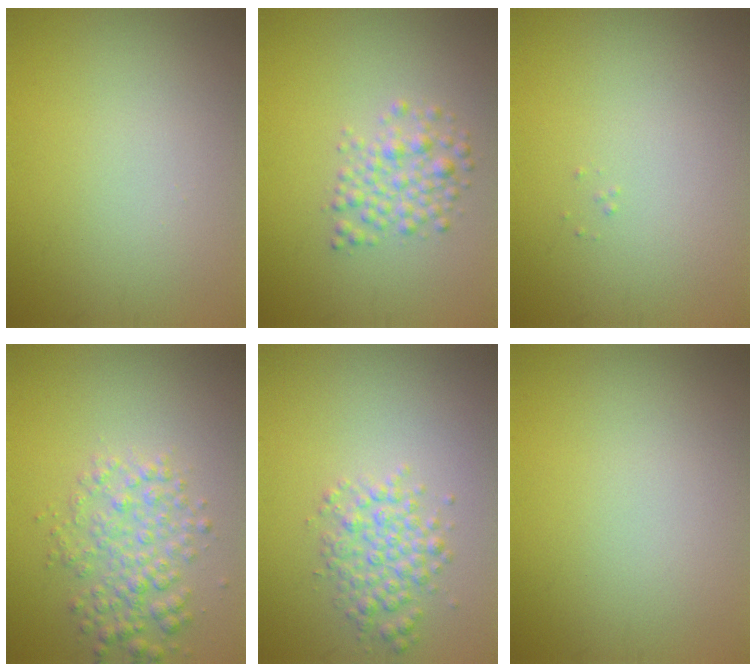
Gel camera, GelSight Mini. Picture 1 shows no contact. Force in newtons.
{"total": 2.7, "press": 2.7, "slide": 0.1}
{"total": 0.0}
{"total": 3.6, "press": 3.6, "slide": 0.1}
{"total": 3.0, "press": 3.0, "slide": 0.1}
{"total": 0.0}